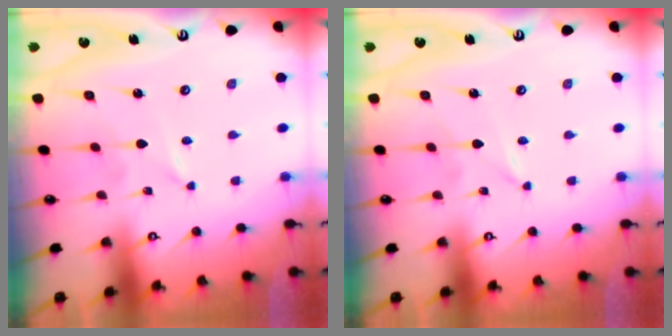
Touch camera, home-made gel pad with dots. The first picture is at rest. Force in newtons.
{"total": 0.0}